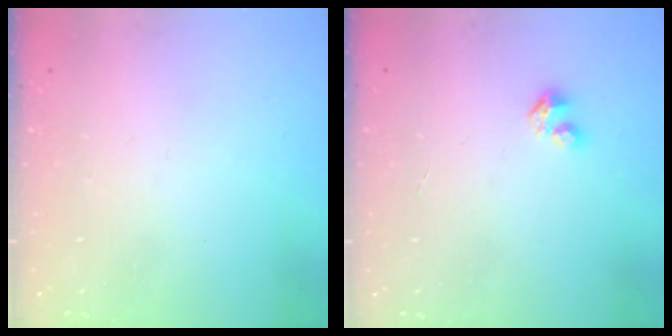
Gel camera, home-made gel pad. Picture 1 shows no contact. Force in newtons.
{"total": 1.4, "press": 1.4, "slide": 0.2}